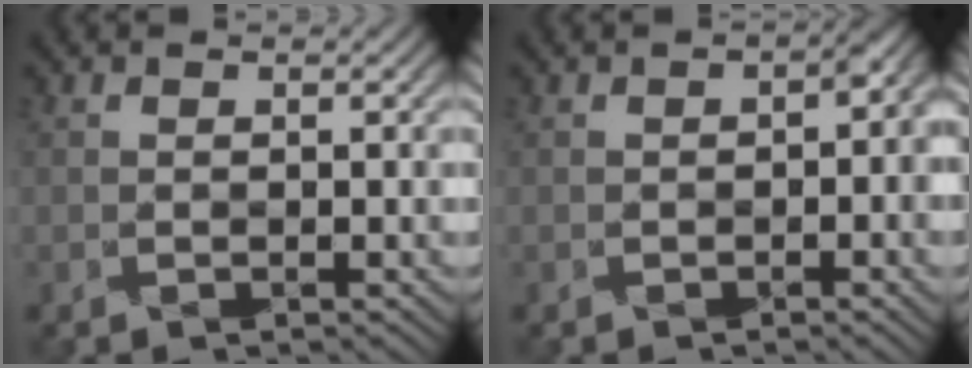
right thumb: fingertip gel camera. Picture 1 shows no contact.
{"total": 4.7, "force": [-0.4, 2.3, 4.0], "torque": [-0.054, -0.004, -0.005]}